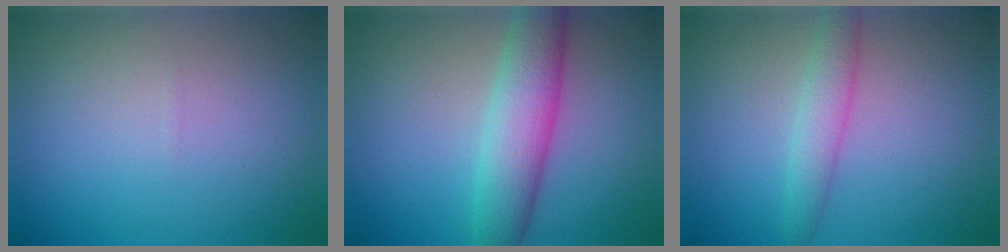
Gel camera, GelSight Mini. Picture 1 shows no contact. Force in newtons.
{"total": 5.7, "press": 5.7, "slide": 0.1}
{"total": 2.6, "press": 2.6, "slide": 0.0}